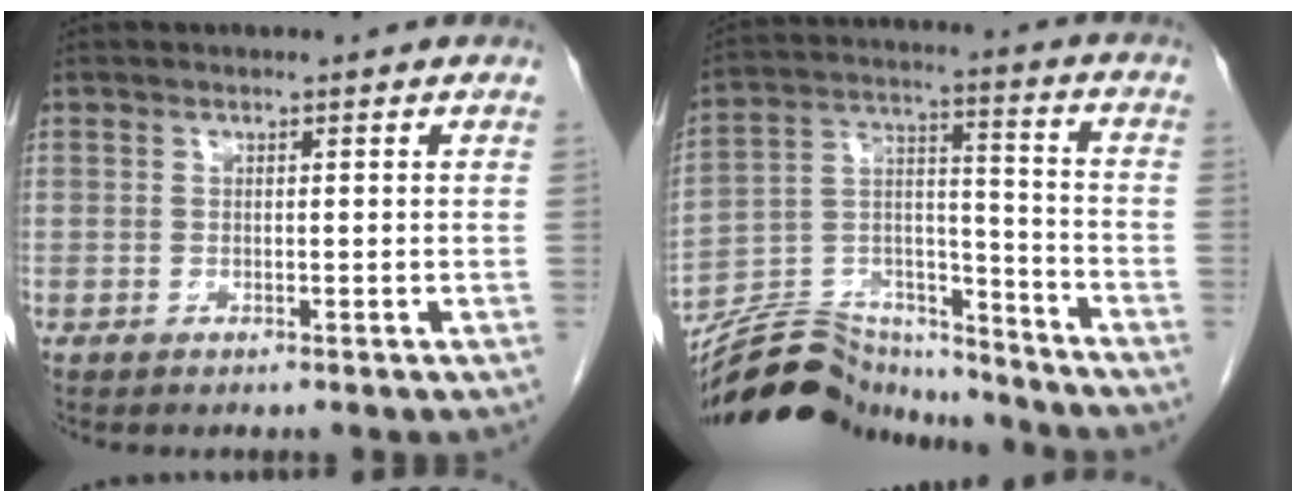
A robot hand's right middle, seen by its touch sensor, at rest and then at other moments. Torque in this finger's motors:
{"motor_torque": [0.98, -1.16, 0.55, 0.14]}